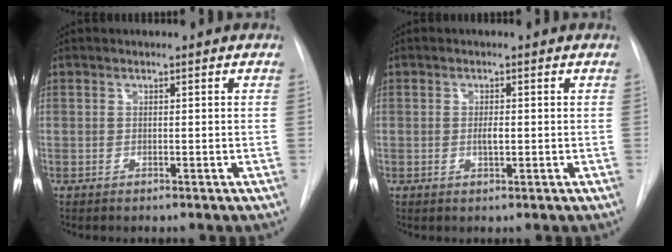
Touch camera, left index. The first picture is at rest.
{"total": 1.4, "force": [-0.1, 0.4, 1.4], "torque": [-0.025, -0.002, -0.002]}